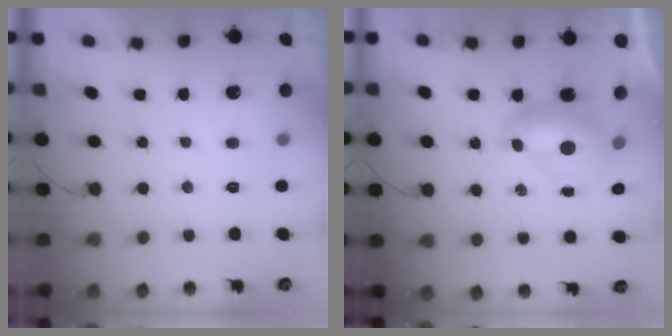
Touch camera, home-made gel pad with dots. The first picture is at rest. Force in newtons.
{"total": 7.3, "press": 7.3, "slide": 0.1}